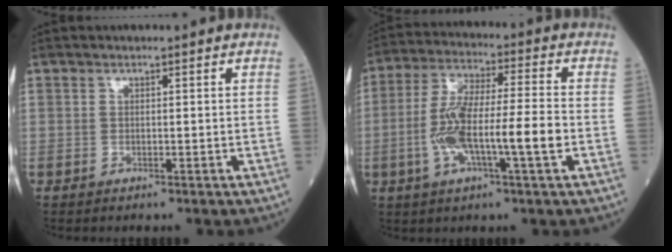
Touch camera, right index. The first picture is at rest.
{"total": 12.3, "force": [-2.9, 1.3, 11.9], "torque": [-0.231, 0.009, -0.056]}